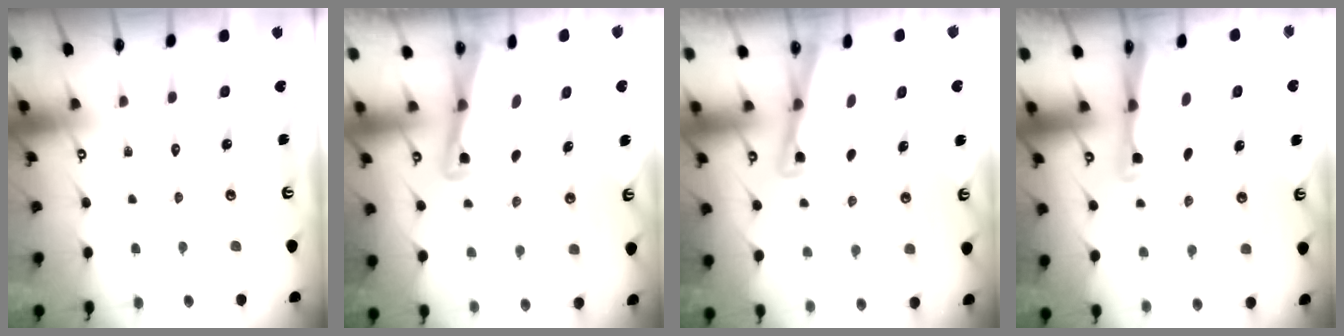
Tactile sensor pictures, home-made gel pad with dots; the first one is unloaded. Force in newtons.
{"total": 2.8, "press": 2.8, "slide": 0.4}
{"total": 2.9, "press": 2.8, "slide": 0.4}
{"total": 2.9, "press": 2.9, "slide": 0.4}